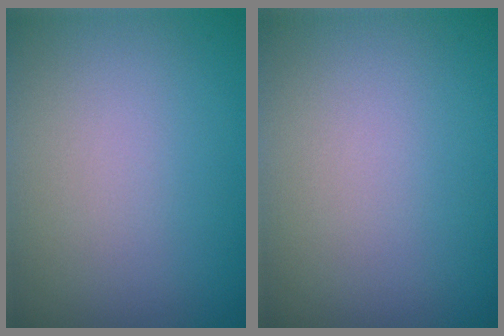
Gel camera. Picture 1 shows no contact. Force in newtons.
{"total": 0.0}